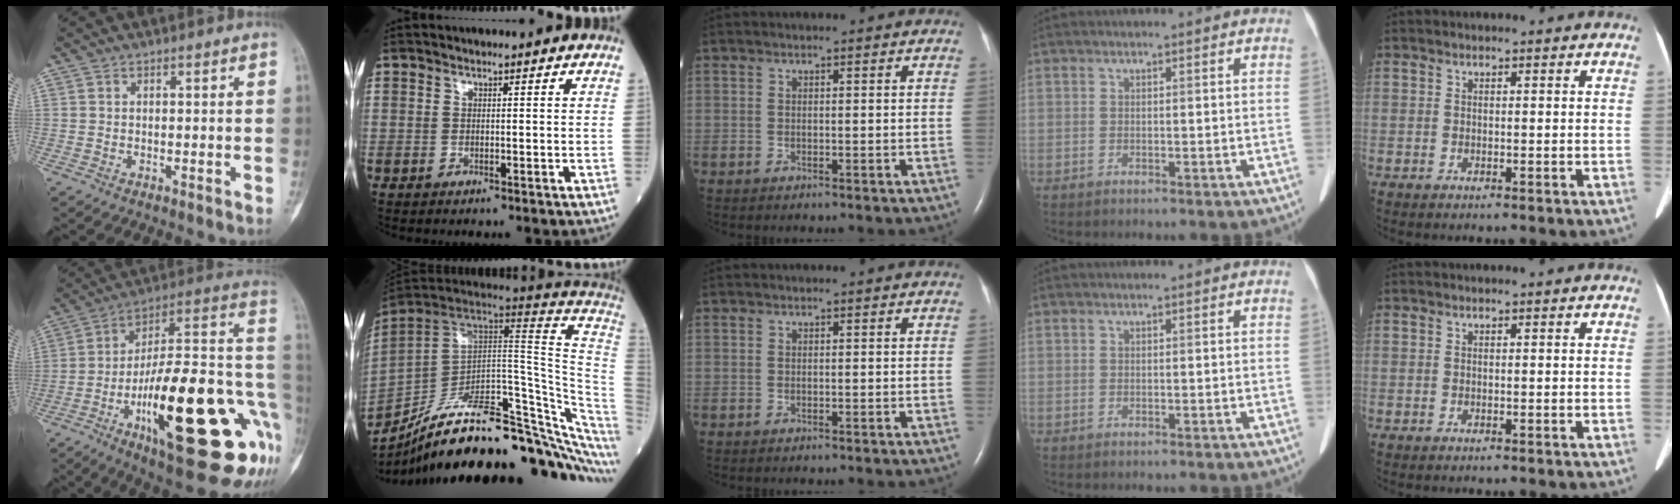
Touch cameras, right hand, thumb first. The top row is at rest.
{"thumb": {"total": 32.9, "force": [-10.1, 9.7, 29.7], "torque": [-0.398, 0.026, -0.148]}, "index": {"total": 29.6, "force": [-20.6, 5.9, 20.4], "torque": [-0.204, -0.008, -0.302]}}